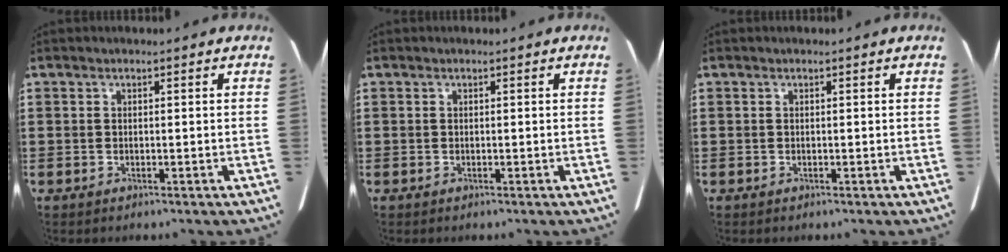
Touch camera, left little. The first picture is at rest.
{"total": 0.0}
{"total": 0.0}